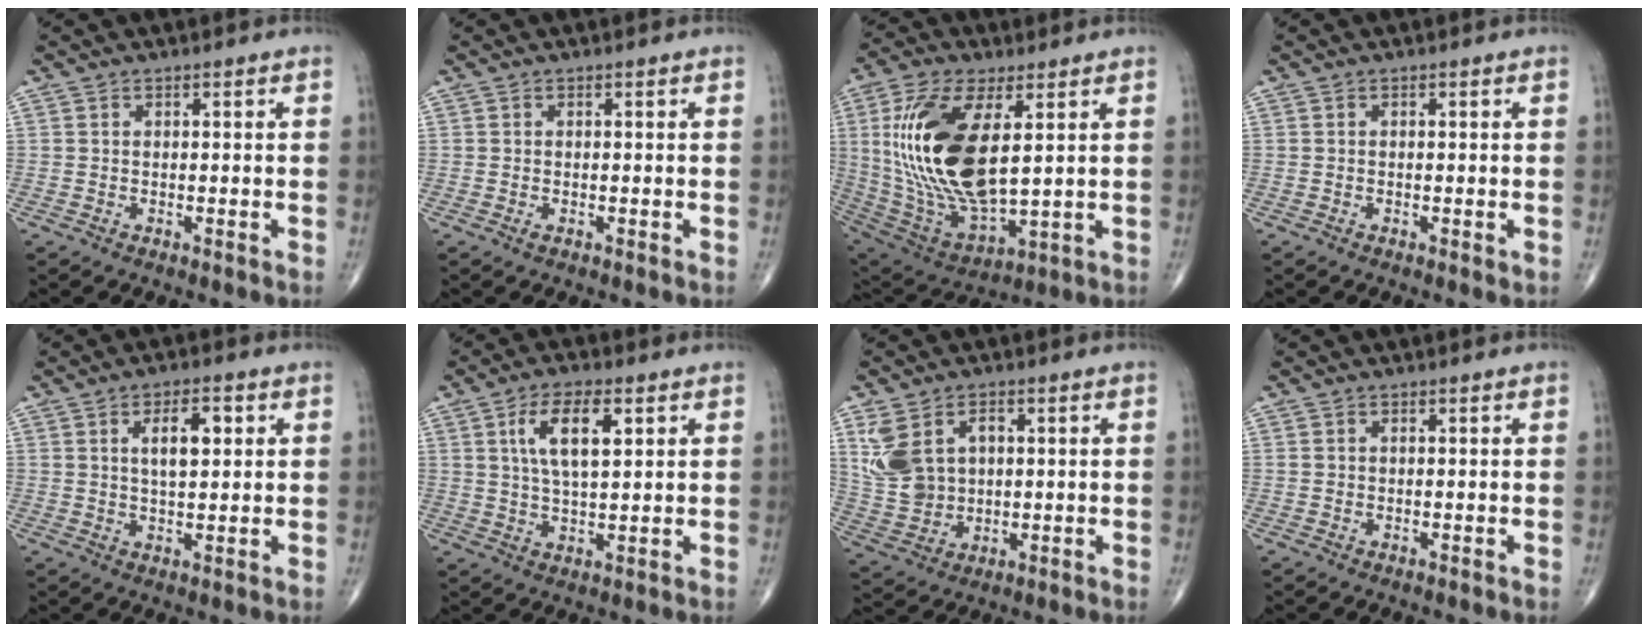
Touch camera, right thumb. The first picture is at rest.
{"total": 0.5, "force": [-0.2, 0.3, 0.4], "torque": [-0.008, -0.001, -0.004]}
{"total": 22.8, "force": [4.2, 10.3, 20.0], "torque": [-0.408, -0.026, 0.088]}
{"total": 0.5, "force": [-0.1, 0.2, 0.4], "torque": [-0.009, -0.003, -0.004]}
{"total": 6.4, "force": [1.9, 2.7, 5.5], "torque": [-0.081, -0.003, 0.033]}
{"total": 9.0, "force": [3.0, 3.6, 7.7], "torque": [-0.135, -0.006, 0.057]}
{"total": 10.6, "force": [2.8, 7.7, 6.7], "torque": [-0.122, 0.002, 0.071]}
{"total": 0.5, "force": [0.1, 0.4, 0.3], "torque": [-0.007, 0.005, 0.004]}